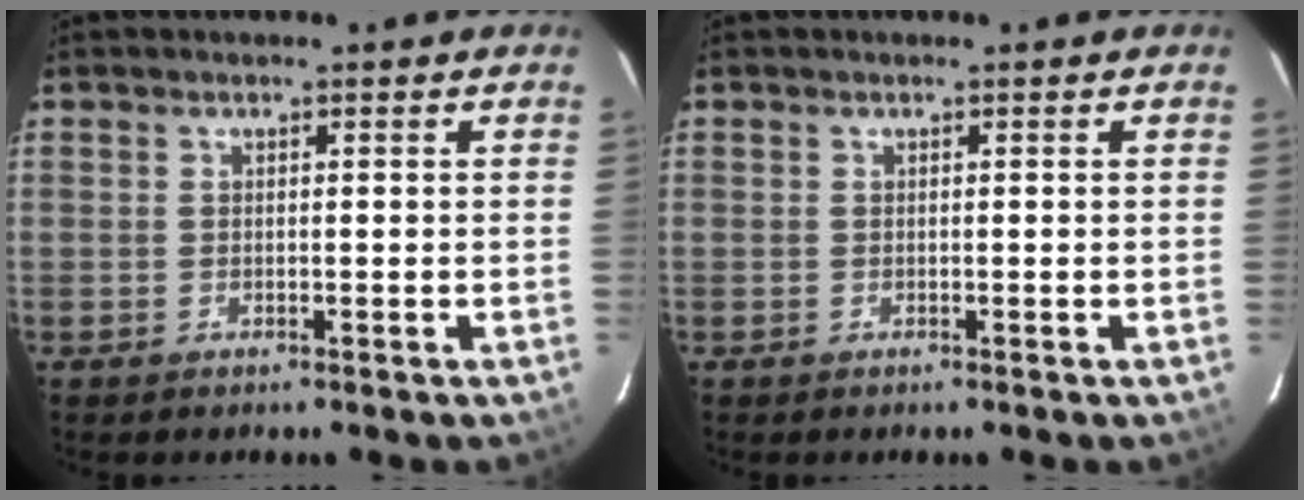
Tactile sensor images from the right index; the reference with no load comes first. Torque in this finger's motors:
{"motor_torque": [0.00, 0.00, 0.03, 0.01]}